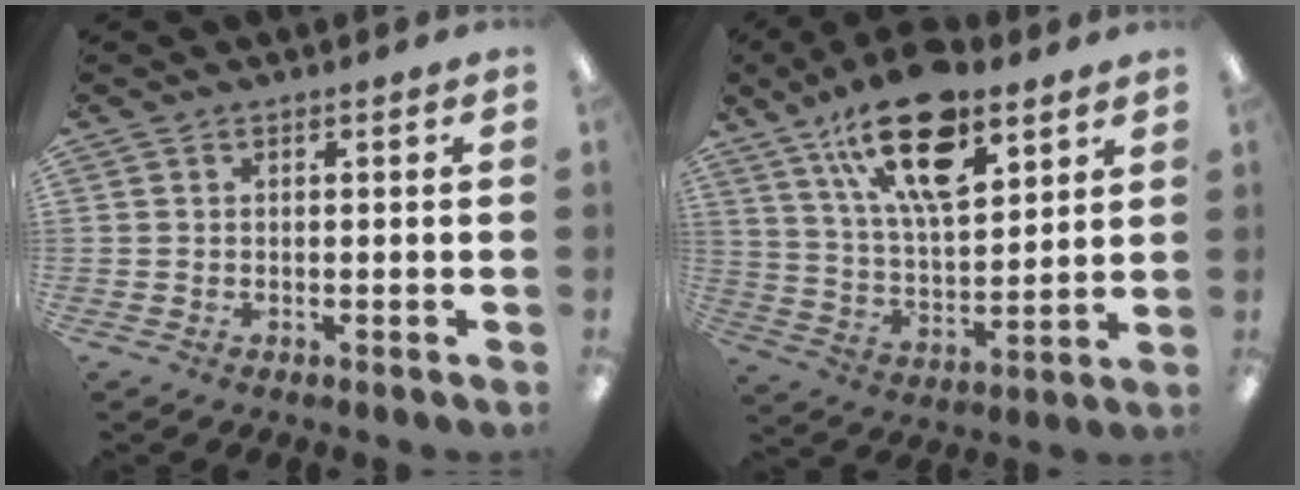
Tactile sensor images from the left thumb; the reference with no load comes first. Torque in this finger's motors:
{"motor_torque": [0.68, 0.71, 1.88, -0.89, 0.17]}